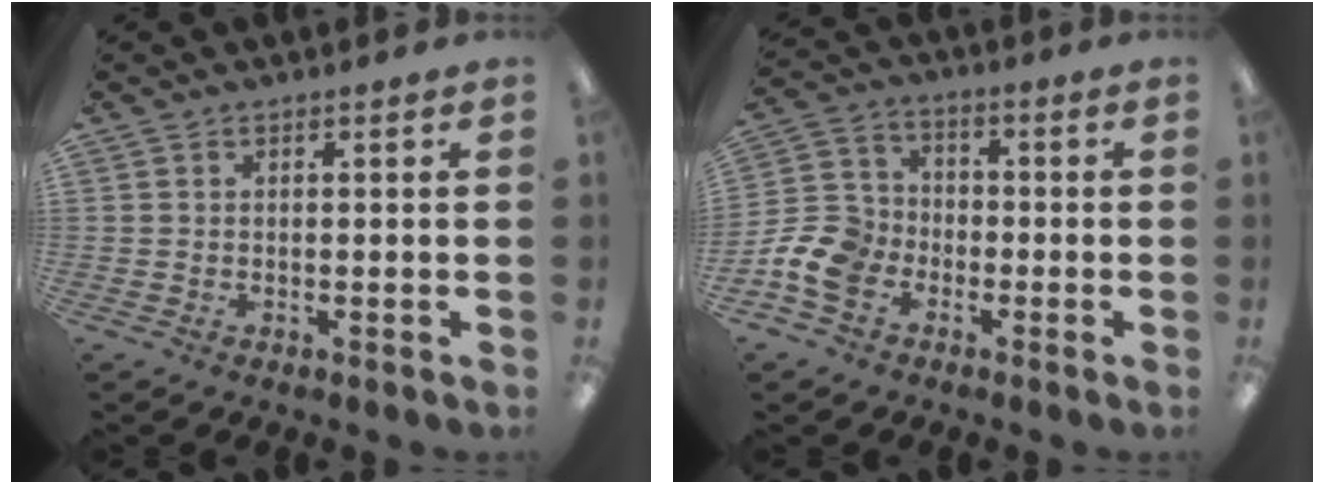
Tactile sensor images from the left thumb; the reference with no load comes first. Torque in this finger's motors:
{"motor_torque": [-0.32, 0.44, 0.82, 0.51, 0.04]}